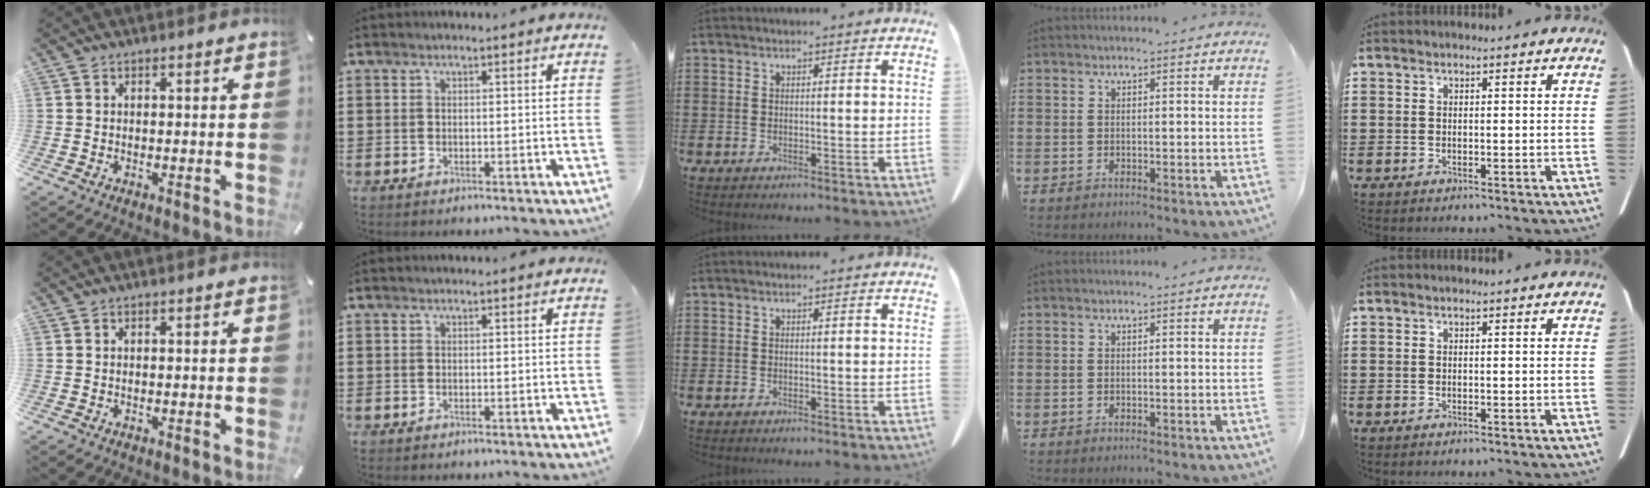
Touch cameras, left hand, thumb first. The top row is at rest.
{}